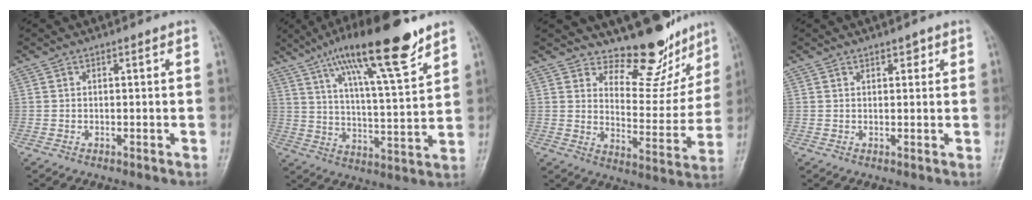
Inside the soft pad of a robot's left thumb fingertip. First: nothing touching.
{"total": 18.5, "force": [12.2, 3.4, 13.6], "torque": [-0.208, -0.047, 0.205]}
{"total": 13.0, "force": [11.7, 4.9, 3.2], "torque": [-0.001, -0.105, 0.162]}
{"total": 1.6, "force": [1.0, 0.9, 0.9], "torque": [-0.001, -0.003, 0.011]}